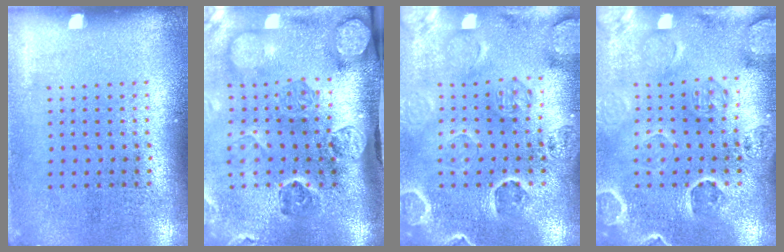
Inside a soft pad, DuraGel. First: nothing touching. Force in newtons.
{"total": 4.9, "press": 3.5, "slide": 3.4}
{"total": 2.7, "press": 2.6, "slide": 0.5}
{"total": 2.7, "press": 2.6, "slide": 0.5}